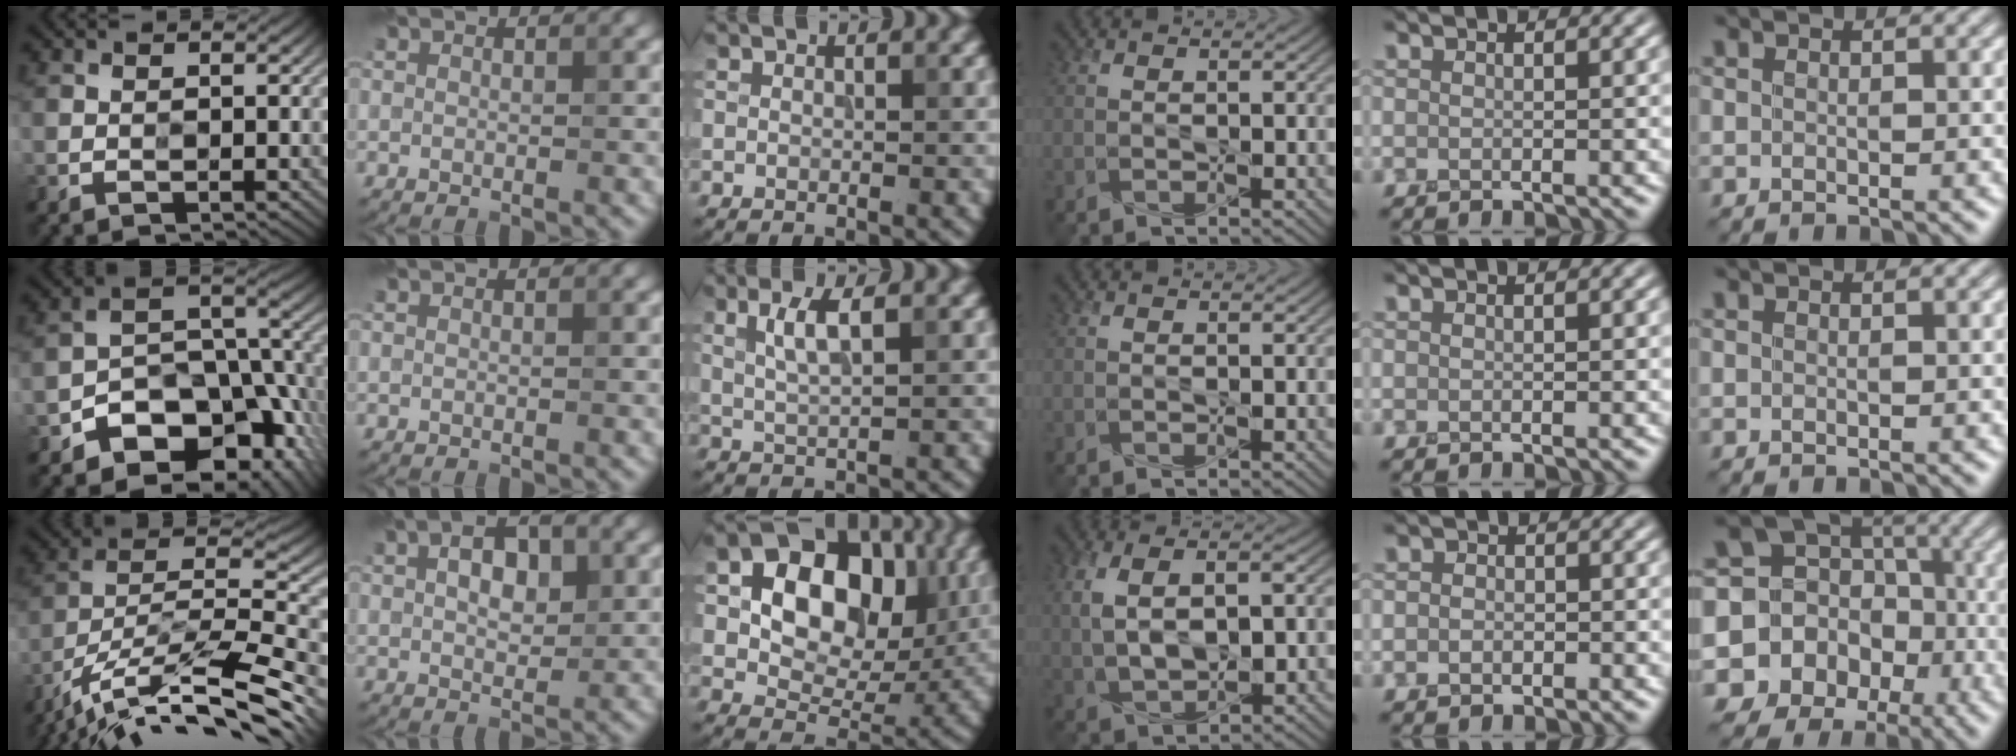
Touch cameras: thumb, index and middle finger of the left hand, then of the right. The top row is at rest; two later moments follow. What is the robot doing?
{"motion": "wipe", "object": "whiteboard"}